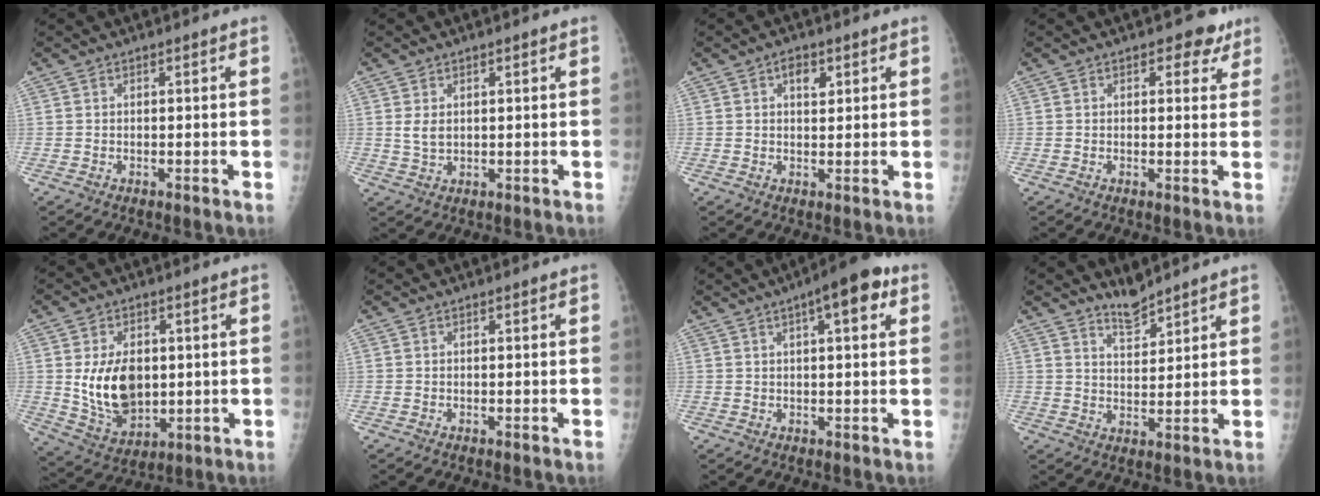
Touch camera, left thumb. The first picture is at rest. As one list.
[{"total": 2.6, "force": [0.7, 1.7, 1.8], "torque": [-0.029, -0.006, 0.019]}, {"total": 3.0, "force": [1.3, 1.8, 2.0], "torque": [-0.016, -0.003, 0.018]}, {"total": 3.5, "force": [2.0, 2.3, 1.8], "torque": [0.010, -0.005, 0.018]}, {"total": 12.3, "force": [0.8, 8.3, 9.0], "torque": [-0.128, -0.020, 0.033]}, {"total": 0.0}, {"total": 8.5, "force": [3.5, 2.6, 7.2], "torque": [-0.090, 0.008, 0.041]}, {"total": 4.3, "force": [4.0, 0.8, 1.1], "torque": [-0.011, -0.038, 0.076]}]